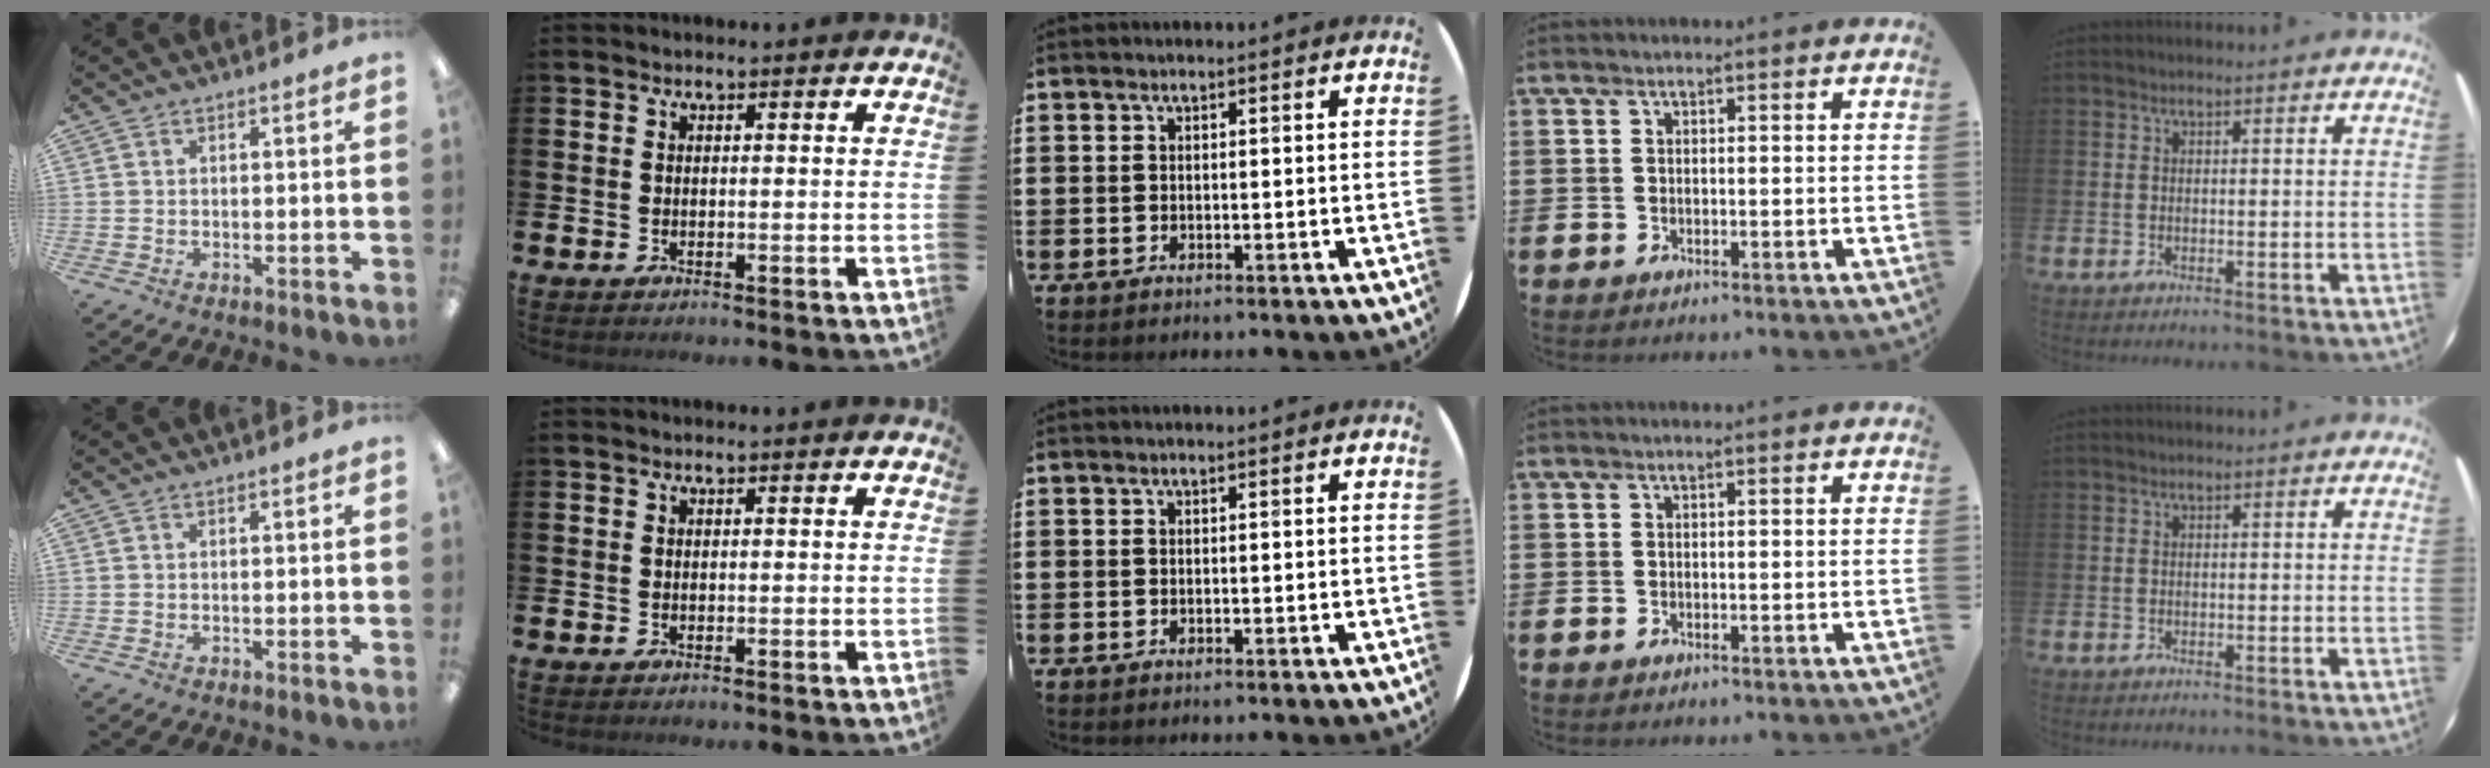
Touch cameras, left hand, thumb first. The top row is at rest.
{}